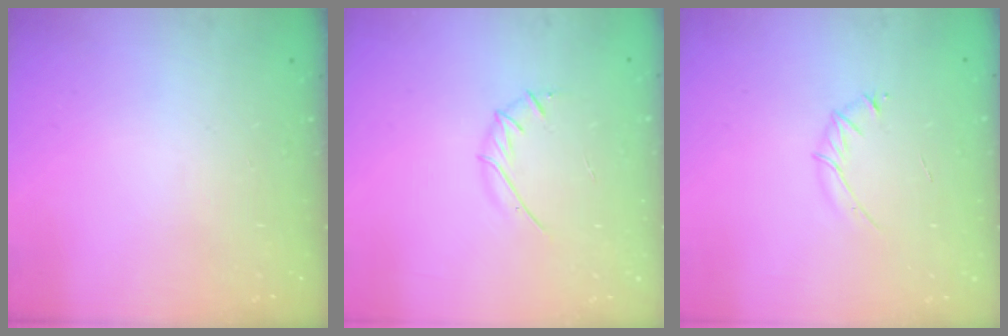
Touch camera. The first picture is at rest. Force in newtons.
{"total": 4.2, "press": 4.1, "slide": 1.2}
{"total": 3.2, "press": 3.1, "slide": 0.9}